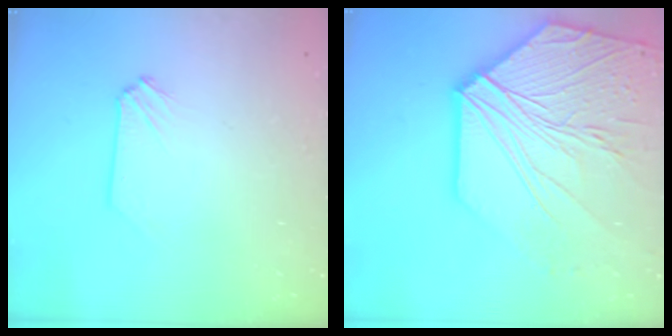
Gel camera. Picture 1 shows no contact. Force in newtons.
{"total": 18.8, "press": 18.6, "slide": 2.8}